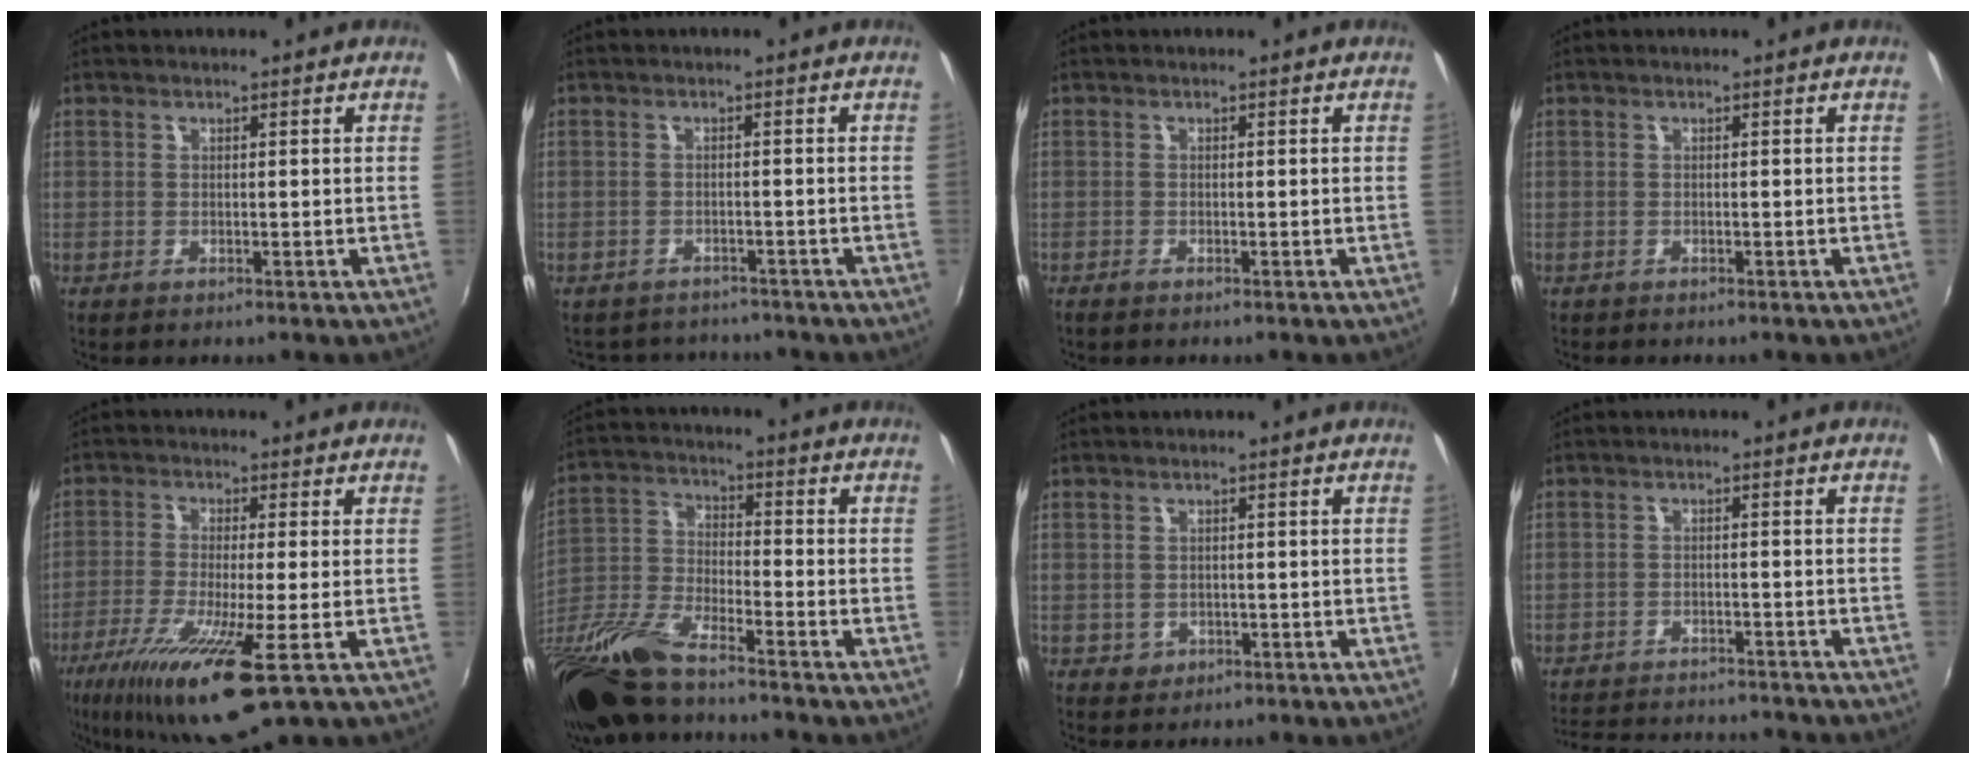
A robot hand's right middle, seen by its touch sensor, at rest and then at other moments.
{"total": 7.1, "force": [-6.3, 2.8, 1.2], "torque": [-0.035, -0.003, -0.090]}
{"total": 1.0, "force": [-0.9, 0.3, 0.5], "torque": [-0.011, -0.005, -0.018]}
{"total": 0.5, "force": [-0.4, 0.3, 0.0], "torque": [-0.003, -0.002, -0.007]}
{"total": 14.8, "force": [-7.5, 1.5, 12.7], "torque": [-0.264, -0.057, -0.135]}
{"total": 16.8, "force": [-12.6, 4.1, 10.4], "torque": [-0.233, -0.034, -0.253]}
{"total": 2.0, "force": [-0.4, 1.8, 0.5], "torque": [-0.011, -0.002, -0.003]}
{"total": 14.6, "force": [-13.2, 3.2, 5.4], "torque": [-0.118, -0.007, -0.186]}